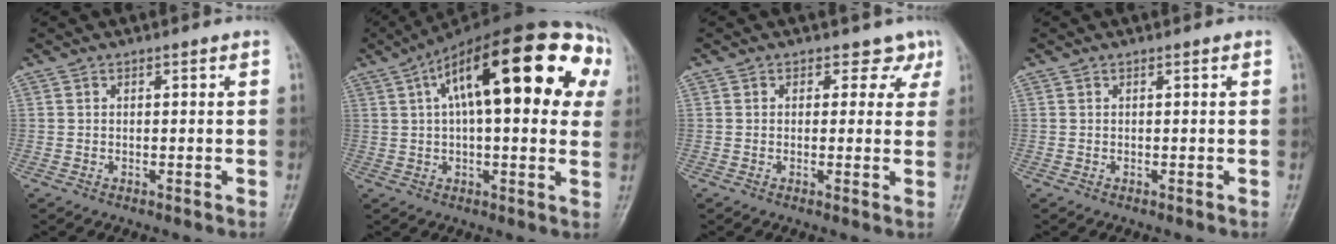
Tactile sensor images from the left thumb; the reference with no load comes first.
{"total": 28.2, "force": [8.5, 10.8, 24.6], "torque": [-0.344, 0.051, 0.114]}
{"total": 3.5, "force": [2.0, 2.8, 0.5], "torque": [0.027, -0.007, 0.013]}
{"total": 0.0}